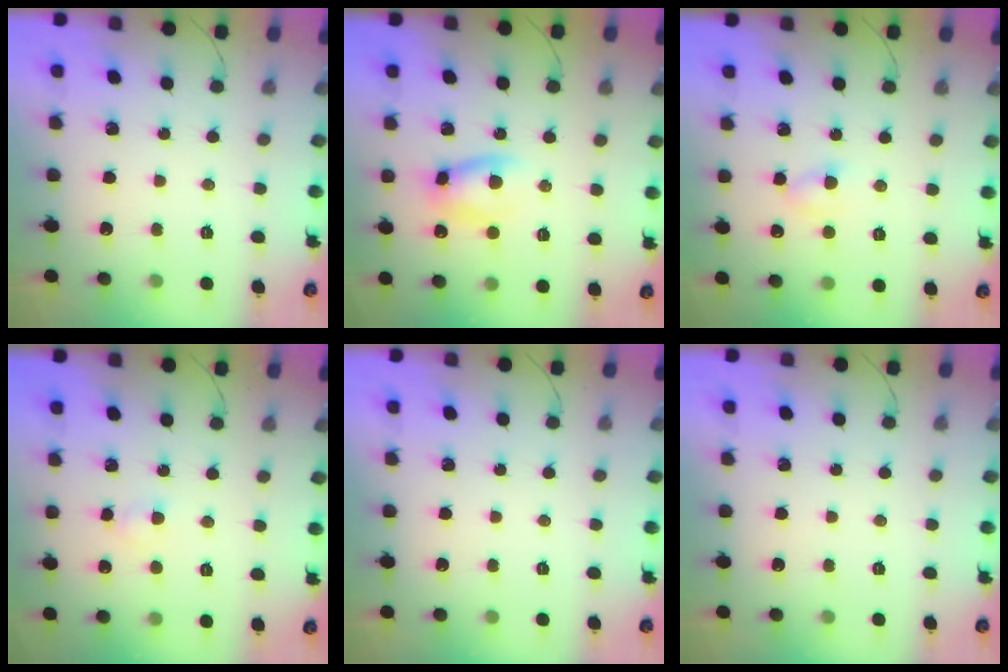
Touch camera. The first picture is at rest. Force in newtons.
{"total": 8.7, "press": 8.6, "slide": 1.5}
{"total": 2.9, "press": 2.6, "slide": 1.3}
{"total": 2.2, "press": 1.9, "slide": 1.1}
{"total": 0.0}
{"total": 0.0}